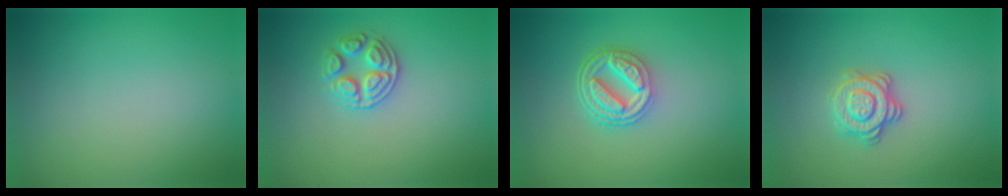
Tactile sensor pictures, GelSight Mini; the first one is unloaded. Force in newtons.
{"total": 2.6, "press": 2.6, "slide": 0.5}
{"total": 4.8, "press": 3.7, "slide": 3.1}
{"total": 2.9, "press": 2.7, "slide": 1.1}